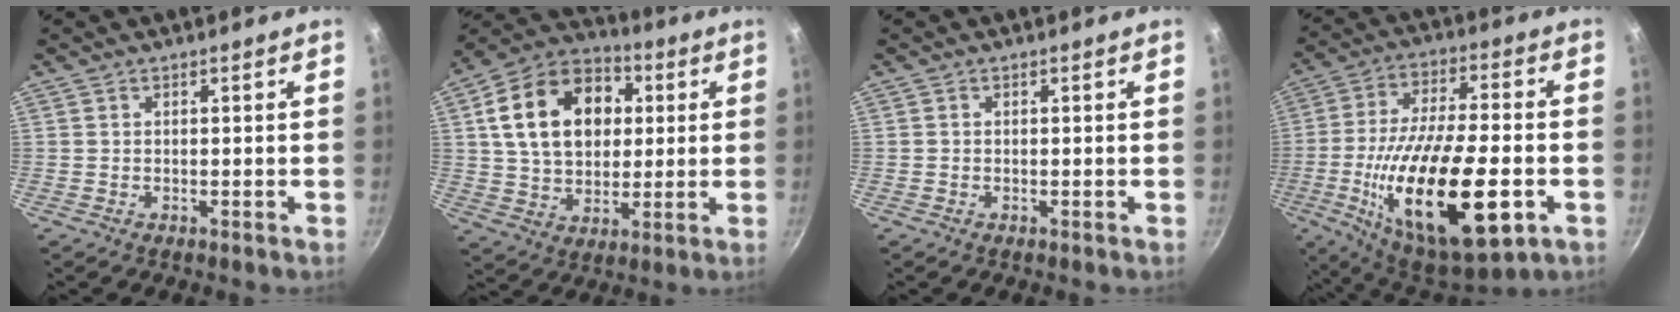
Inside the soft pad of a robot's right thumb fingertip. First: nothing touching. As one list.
[{"total": 20.1, "force": [4.2, 14.5, 13.2], "torque": [-0.197, 0.018, 0.064]}, {"total": 0.0}, {"total": 27.9, "force": [-7.7, 10.5, 24.7], "torque": [-0.422, 0.011, -0.118]}]